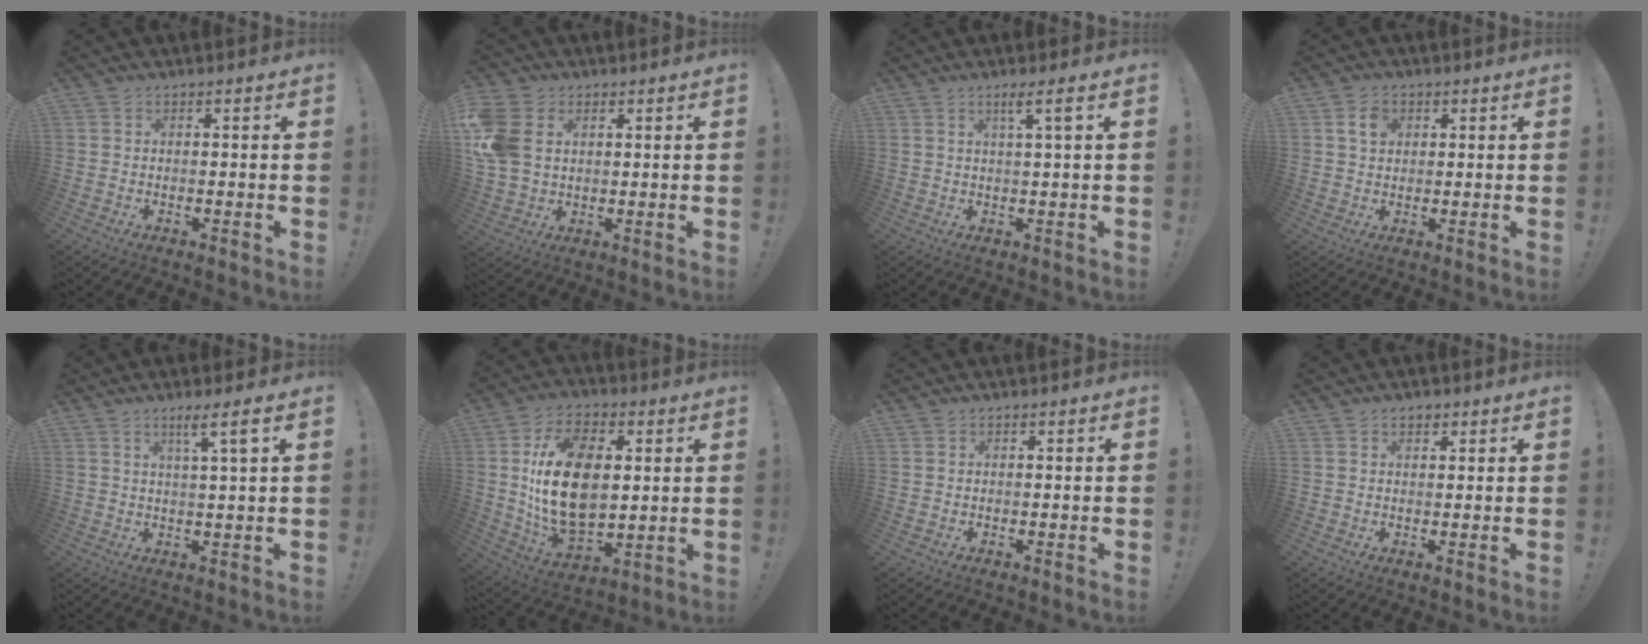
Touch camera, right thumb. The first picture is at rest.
{"total": 12.3, "force": [3.1, 9.2, 7.6], "torque": [-0.164, -0.002, 0.063]}
{"total": 4.3, "force": [1.8, -0.4, 3.9], "torque": [-0.059, -0.004, 0.023]}
{"total": 4.8, "force": [1.7, 3.6, 2.7], "torque": [-0.038, 0.000, 0.029]}
{"total": 5.6, "force": [2.7, -0.2, 4.9], "torque": [-0.074, -0.007, 0.035]}
{"total": 21.3, "force": [3.2, 13.6, 16.0], "torque": [-0.302, -0.007, 0.058]}
{"total": 0.0}
{"total": 1.6, "force": [1.0, 1.0, 0.6], "torque": [-0.004, -0.001, 0.017]}